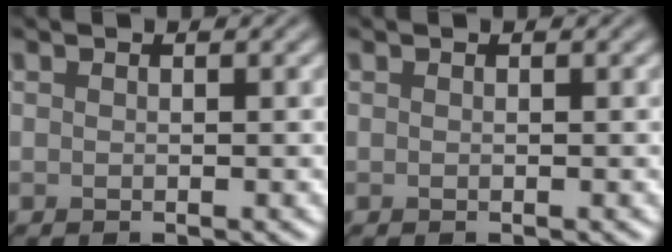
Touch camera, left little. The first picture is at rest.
{"total": 0.0}